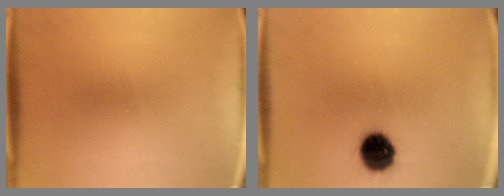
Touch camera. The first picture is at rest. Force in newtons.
{"total": 9.9}